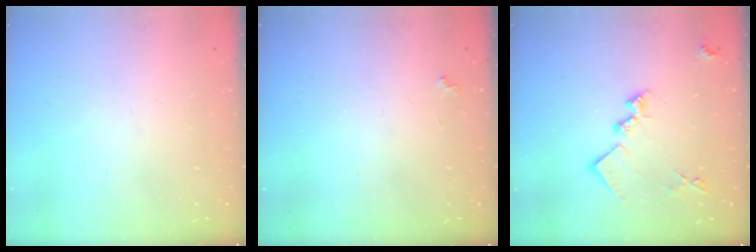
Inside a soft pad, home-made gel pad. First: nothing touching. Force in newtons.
{"total": 2.3, "press": 2.3, "slide": 0.4}
{"total": 12.7, "press": 12.7, "slide": 0.7}